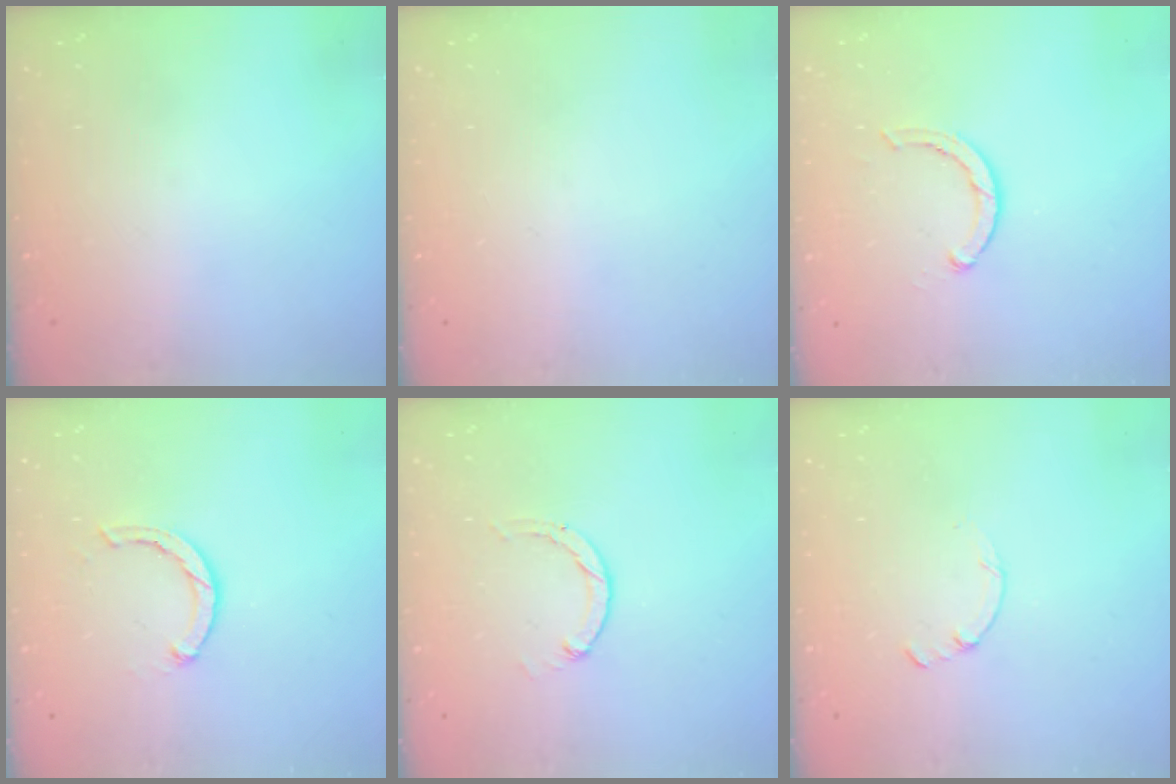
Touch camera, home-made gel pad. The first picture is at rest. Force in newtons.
{"total": 0.0}
{"total": 3.5, "press": 3.4, "slide": 0.7}
{"total": 2.3, "press": 2.3, "slide": 0.3}
{"total": 0.0}
{"total": 0.0}